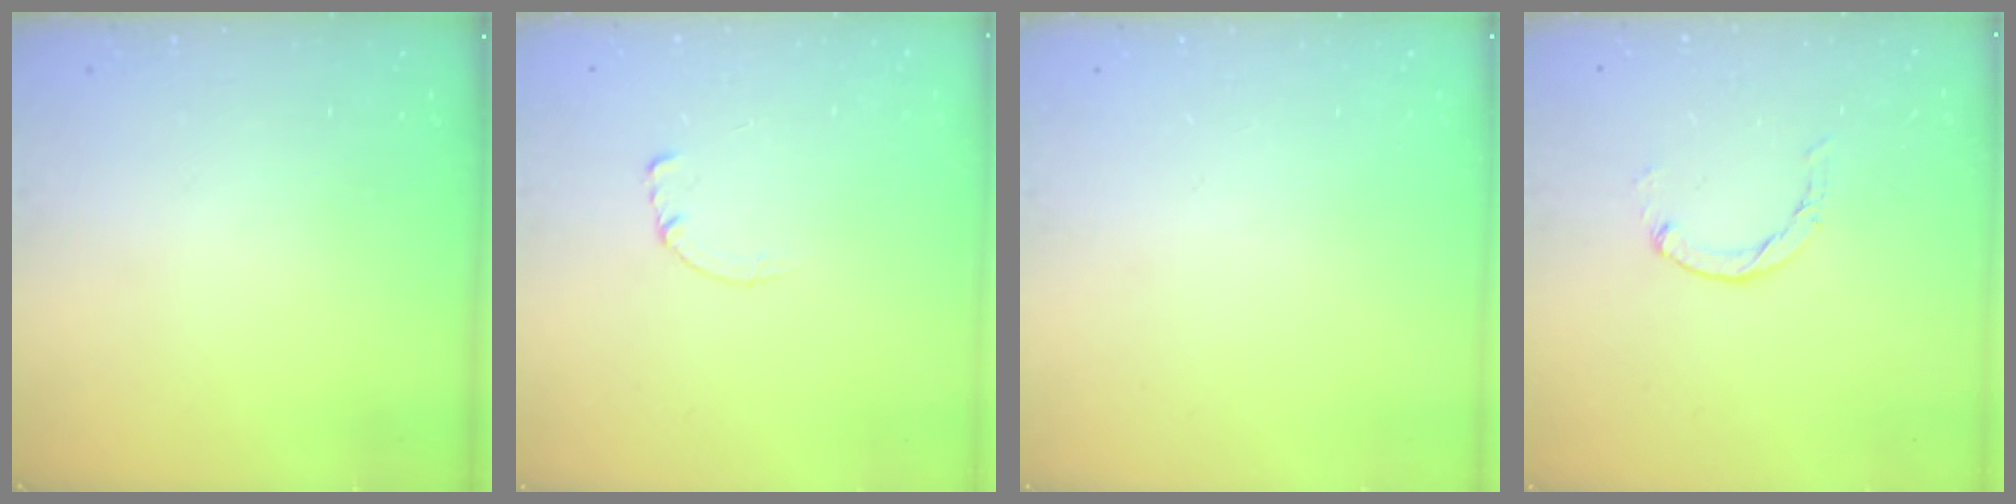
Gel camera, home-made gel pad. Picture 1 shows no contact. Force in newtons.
{"total": 0.7, "press": 0.6, "slide": 0.1}
{"total": 0.0}
{"total": 0.7, "press": 0.7, "slide": 0.2}